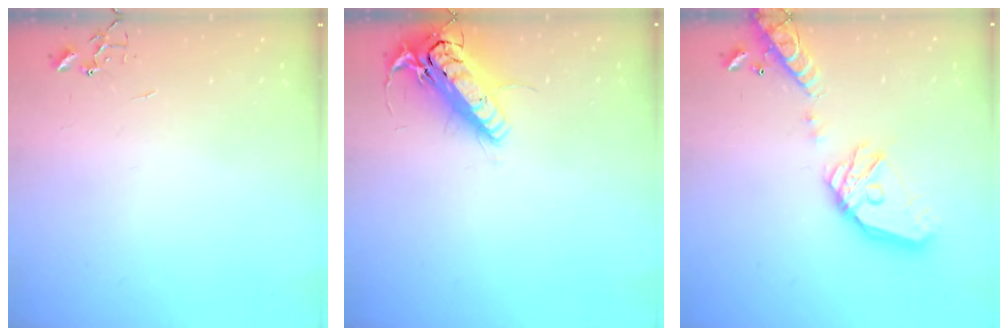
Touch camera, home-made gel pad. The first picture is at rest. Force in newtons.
{"total": 17.8, "press": 17.5, "slide": 3.4}
{"total": 18.9, "press": 18.8, "slide": 2.4}